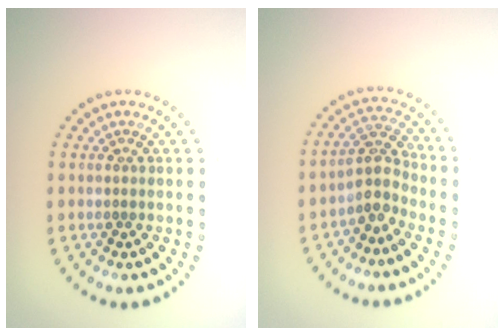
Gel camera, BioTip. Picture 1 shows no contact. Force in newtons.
{"total": 2.8, "press": 2.1, "slide": 1.8}